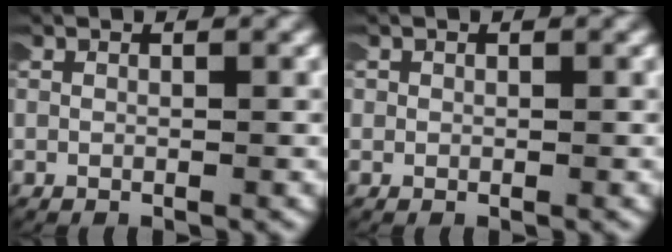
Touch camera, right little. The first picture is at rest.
{"total": 0.6, "force": [-0.1, 0.5, -0.2], "torque": [0.000, 0.003, -0.006]}